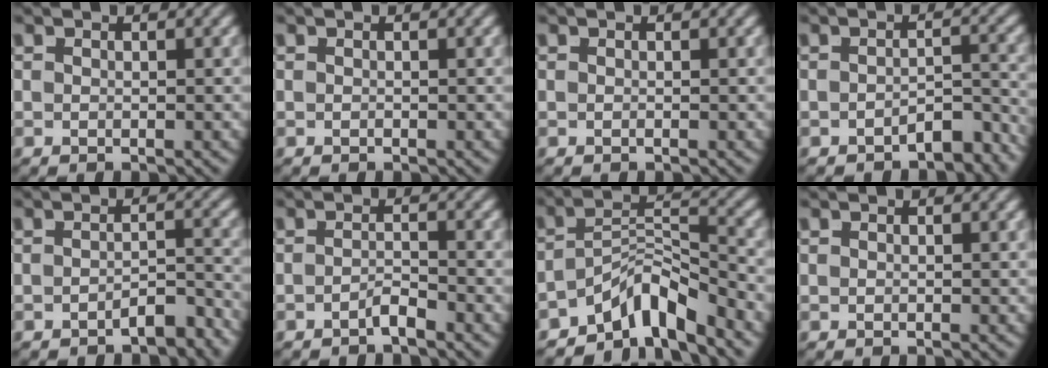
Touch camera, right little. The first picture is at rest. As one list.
[{"total": 0.0}, {"total": 0.0}, {"total": 3.7, "force": [-3.5, 0.5, 1.2], "torque": [0.001, -0.011, -0.050]}, {"total": 2.9, "force": [-2.7, 0.1, 1.0], "torque": [-0.003, -0.008, -0.044]}, {"total": 1.7, "force": [-1.6, -0.3, 0.5], "torque": [0.001, -0.004, -0.029]}, {"total": 8.7, "force": [-5.8, 4.5, 4.7], "torque": [-0.069, -0.028, -0.087]}, {"total": 0.0}]